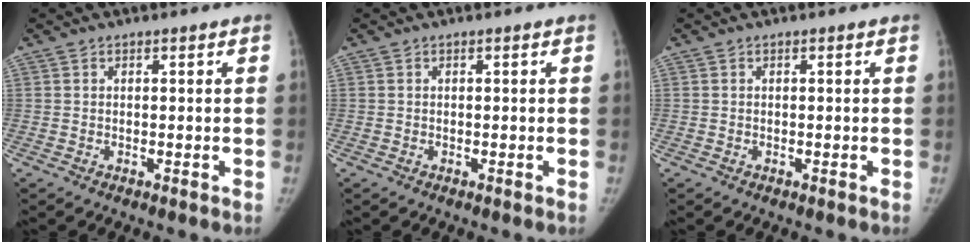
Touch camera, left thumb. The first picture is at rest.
{"total": 0.0}
{"total": 0.0}